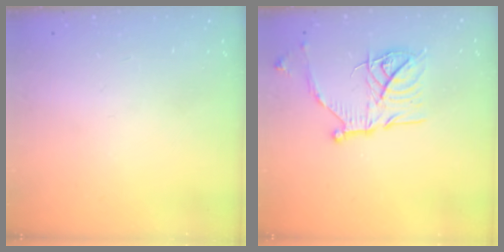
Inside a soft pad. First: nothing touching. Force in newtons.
{"total": 18.0, "press": 18.0, "slide": 1.5}